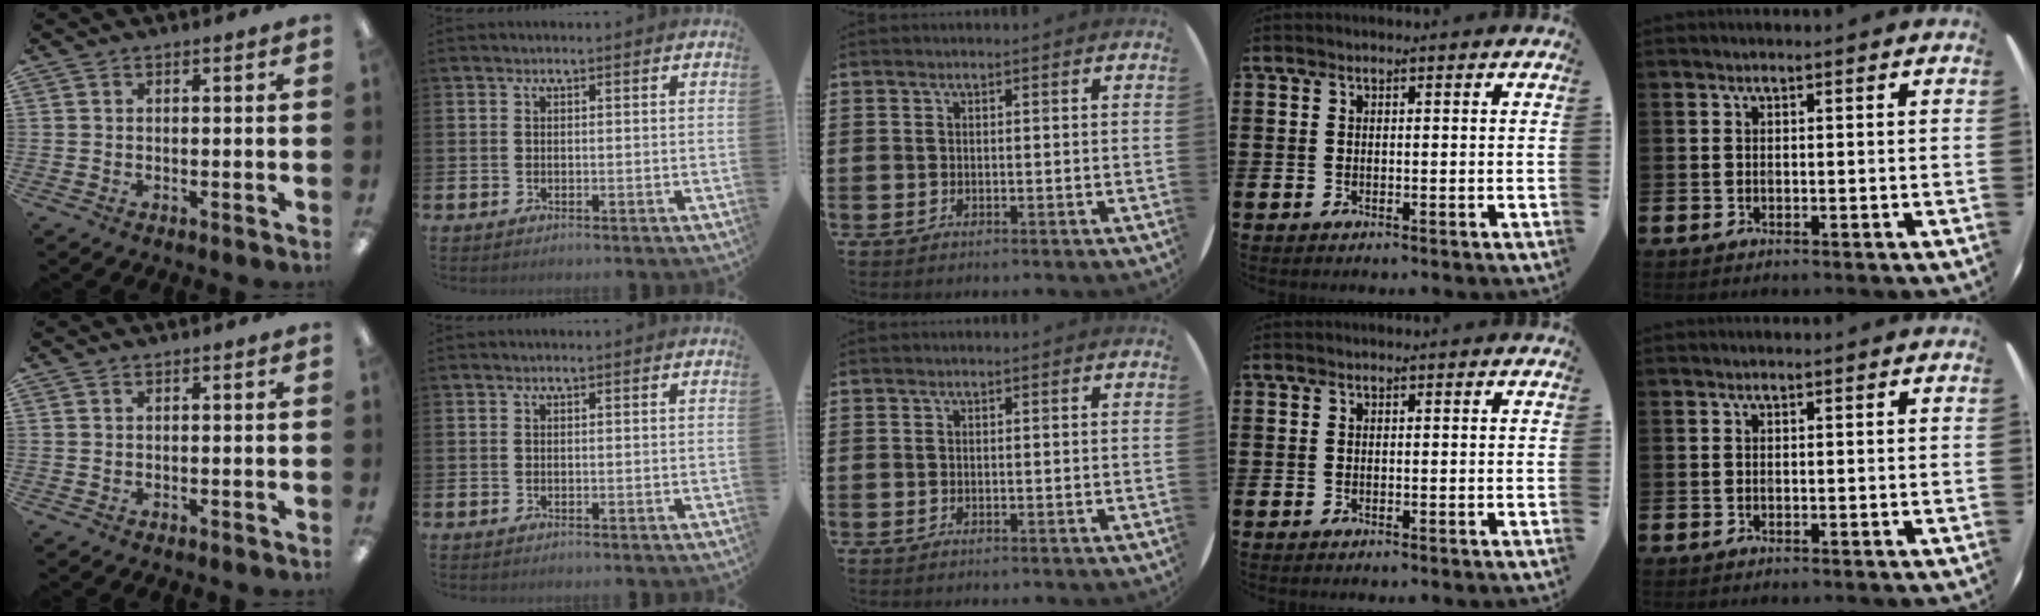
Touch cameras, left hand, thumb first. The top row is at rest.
{}